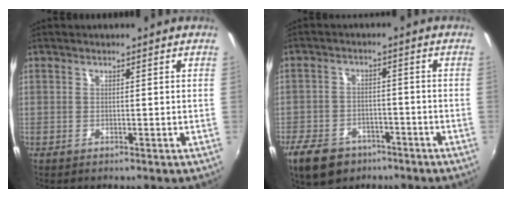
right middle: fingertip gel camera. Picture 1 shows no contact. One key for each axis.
{"total": 11.3, "fx": -7.2, "fy": 7.1, "fz": 5.0, "tx": -0.137, "ty": -0.001, "tz": -0.114}